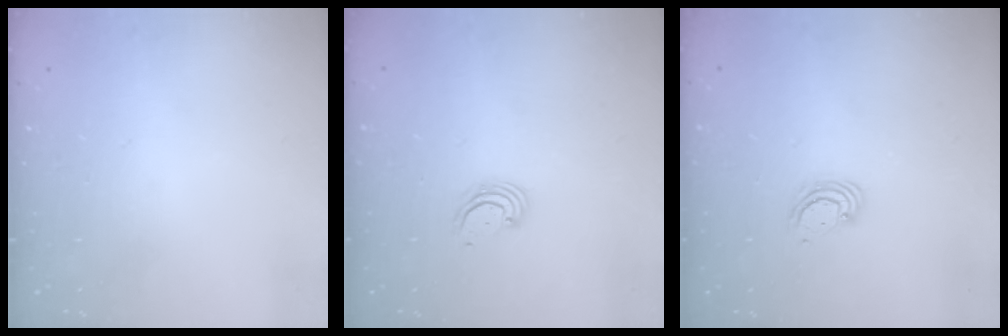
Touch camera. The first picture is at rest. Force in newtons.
{"total": 2.7, "press": 2.7, "slide": 0.7}
{"total": 2.8, "press": 2.8, "slide": 0.3}